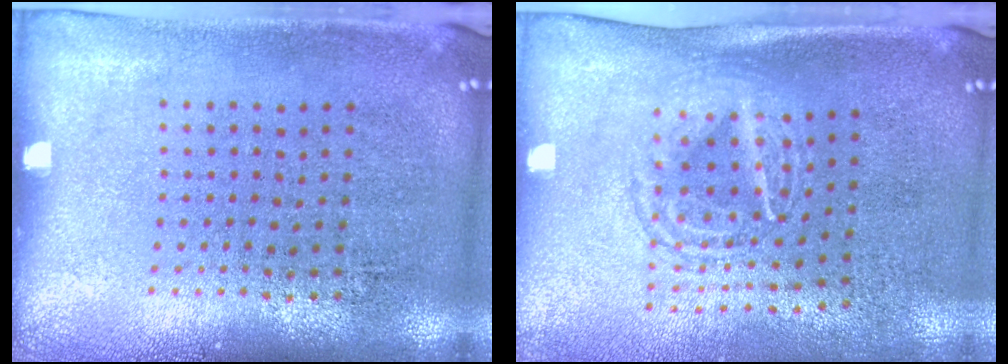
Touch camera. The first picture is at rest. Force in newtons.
{"total": 1.6, "press": 1.3, "slide": 0.9}